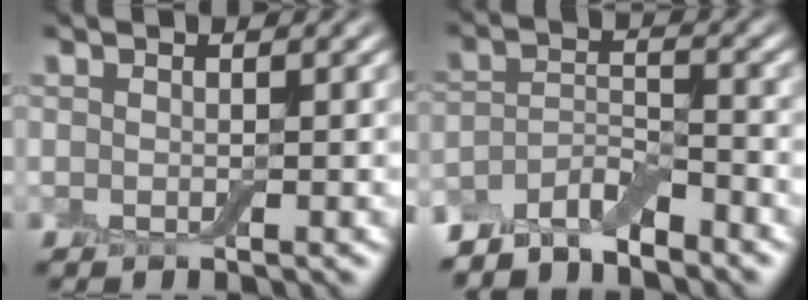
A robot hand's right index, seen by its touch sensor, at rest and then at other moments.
{"total": 4.3, "force": [-3.9, 1.2, 1.4], "torque": [-0.024, 0.003, -0.078]}